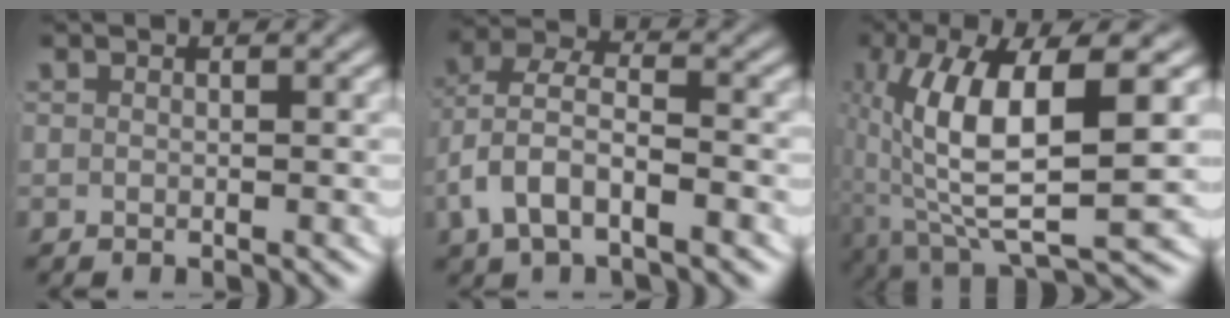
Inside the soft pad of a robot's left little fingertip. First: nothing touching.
{"total": 4.8, "force": [-1.1, 3.3, 3.3], "torque": [-0.079, -0.020, -0.015]}
{"total": 11.1, "force": [-0.5, 4.2, 10.2], "torque": [-0.190, -0.024, 0.014]}